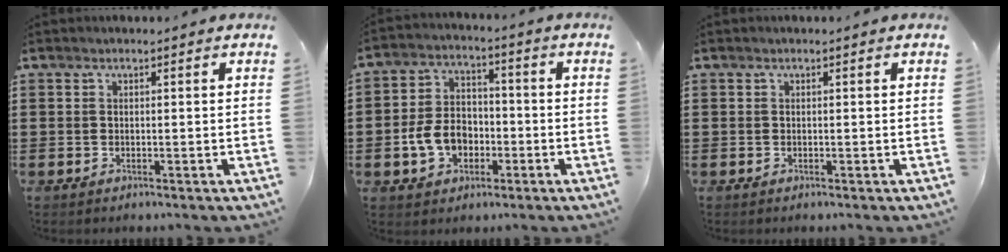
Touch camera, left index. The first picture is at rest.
{"total": 7.4, "force": [-2.4, 5.5, 4.4], "torque": [-0.110, 0.009, -0.051]}
{"total": 0.0}